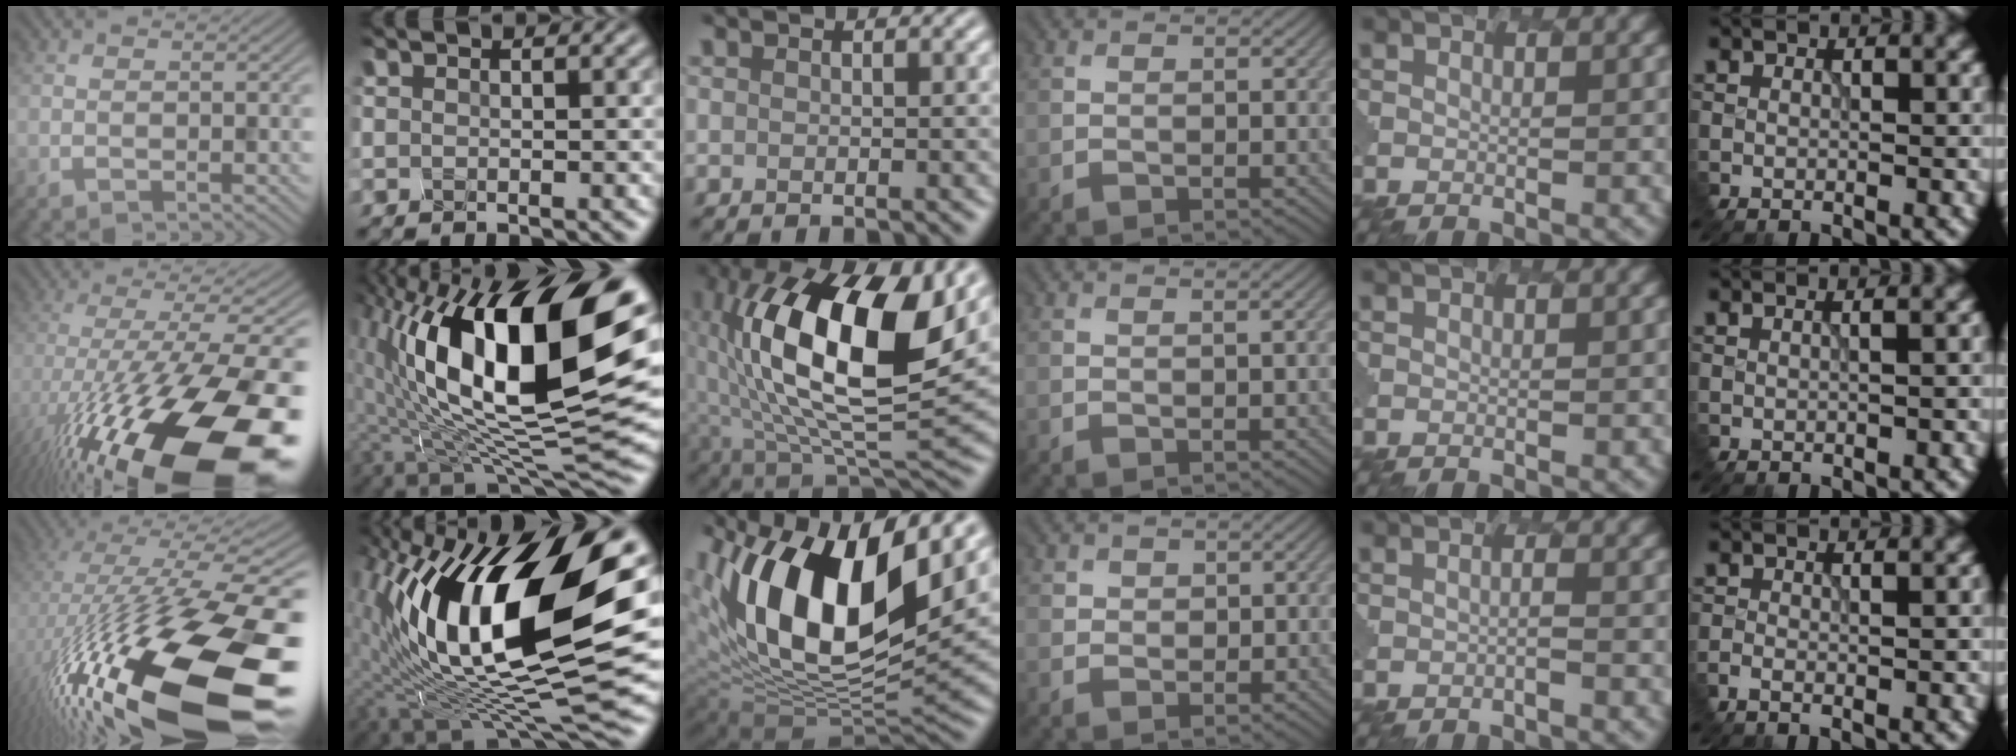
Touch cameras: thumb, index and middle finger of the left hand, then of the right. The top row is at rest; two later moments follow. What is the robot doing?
{"motion": "disassemble", "object": "hinged tin"}